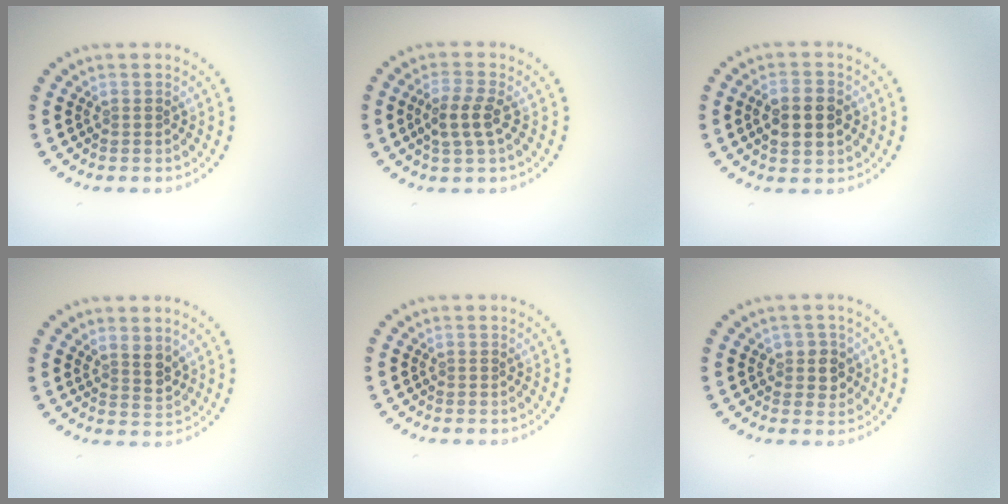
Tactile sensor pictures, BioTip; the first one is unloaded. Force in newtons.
{"total": 2.7, "press": 2.5, "slide": 0.9}
{"total": 3.7, "press": 3.7, "slide": 0.1}
{"total": 2.1, "press": 1.7, "slide": 1.1}
{"total": 0.0}
{"total": 2.0, "press": 1.8, "slide": 0.7}